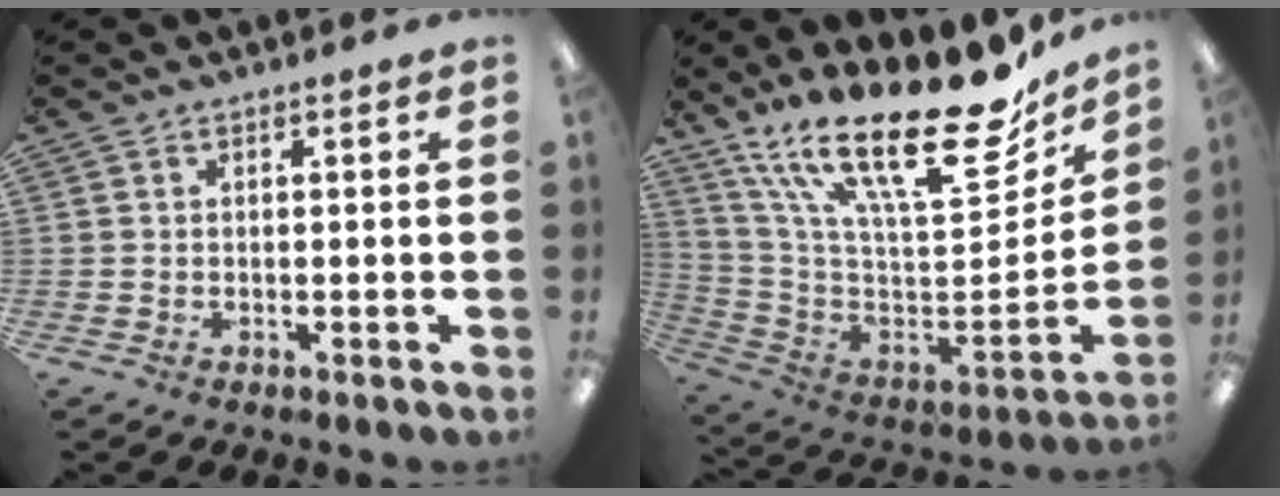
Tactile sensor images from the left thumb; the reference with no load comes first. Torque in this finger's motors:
{"motor_torque": [0.63, 0.39, 1.45, -1.32, 0.48]}